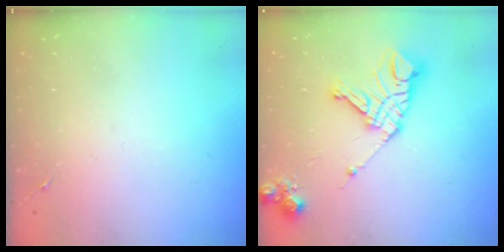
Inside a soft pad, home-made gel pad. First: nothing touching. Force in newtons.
{"total": 16.3, "press": 16.2, "slide": 1.8}